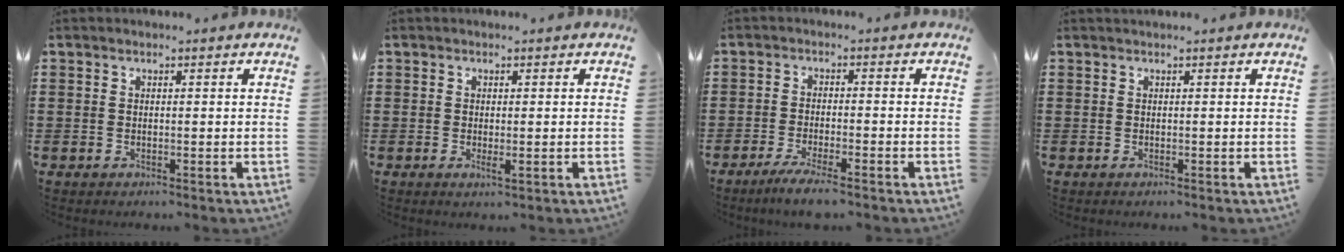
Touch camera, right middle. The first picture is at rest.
{"total": 1.3, "force": [0.2, 0.3, 1.3], "torque": [-0.025, -0.002, 0.003]}
{"total": 3.5, "force": [-2.8, 0.0, 2.2], "torque": [-0.041, -0.007, -0.052]}
{"total": 0.6, "force": [0.5, -0.1, 0.2], "torque": [-0.002, 0.001, 0.010]}